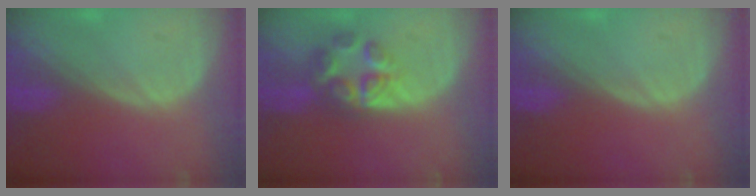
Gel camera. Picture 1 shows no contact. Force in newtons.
{"total": 6.7, "press": 5.7, "slide": 3.5}
{"total": 0.0}